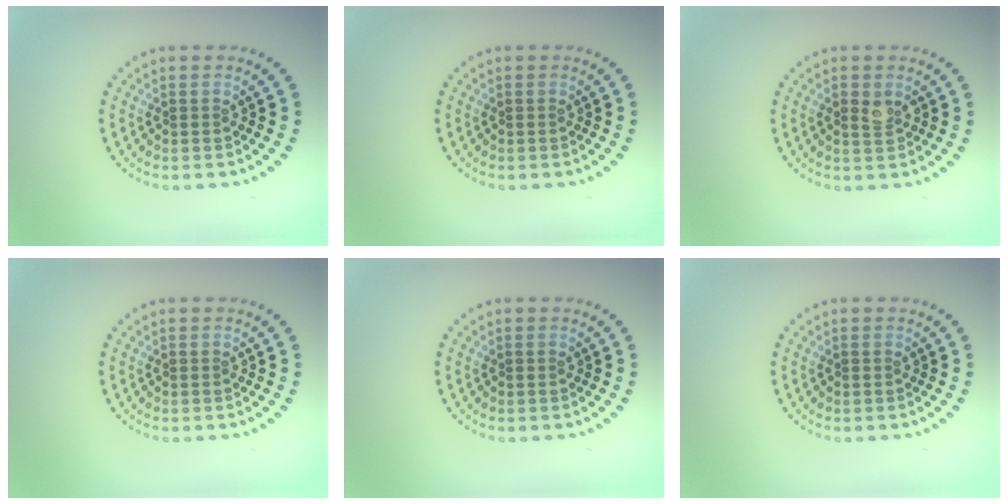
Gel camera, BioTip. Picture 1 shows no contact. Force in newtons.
{"total": 0.0}
{"total": 1.4, "press": 1.4, "slide": 0.2}
{"total": 0.0}
{"total": 0.0}
{"total": 0.0}